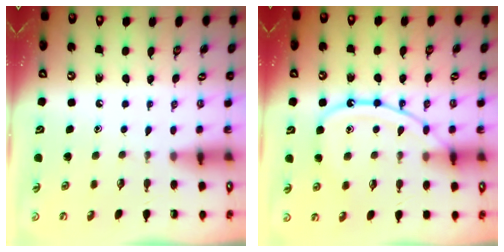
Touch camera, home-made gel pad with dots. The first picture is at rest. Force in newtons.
{"total": 12.8, "press": 12.8, "slide": 1.4}